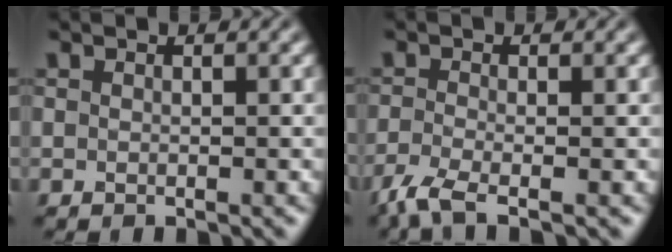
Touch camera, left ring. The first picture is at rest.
{"total": 3.4, "force": [-2.4, 0.6, 2.3], "torque": [-0.052, -0.010, -0.058]}